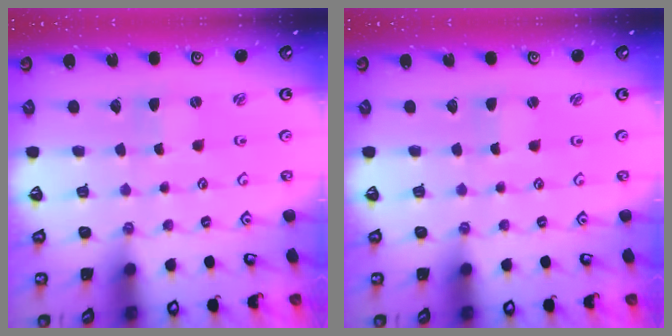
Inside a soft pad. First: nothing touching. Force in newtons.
{"total": 0.0}